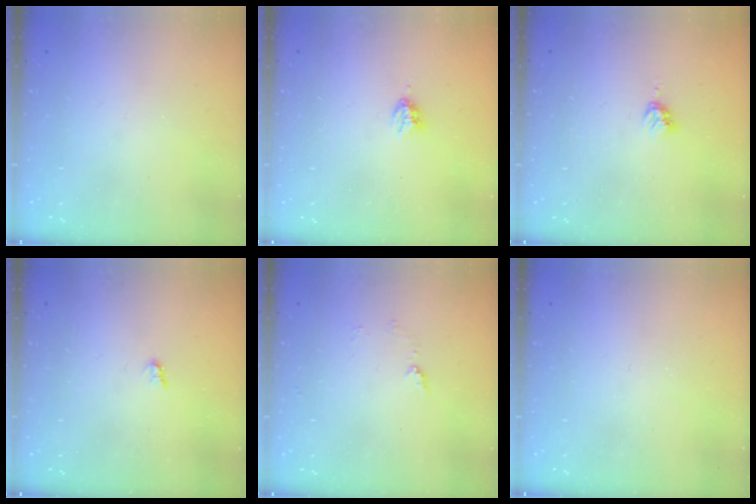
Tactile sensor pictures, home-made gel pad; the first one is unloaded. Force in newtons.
{"total": 2.9, "press": 2.9, "slide": 0.5}
{"total": 2.9, "press": 2.8, "slide": 0.4}
{"total": 1.7, "press": 1.6, "slide": 0.3}
{"total": 5.2, "press": 5.1, "slide": 0.6}
{"total": 0.0}